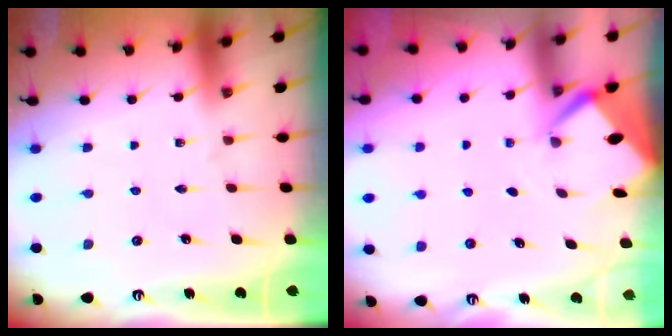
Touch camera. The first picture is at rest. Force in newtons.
{"total": 2.7, "press": 2.7, "slide": 0.2}